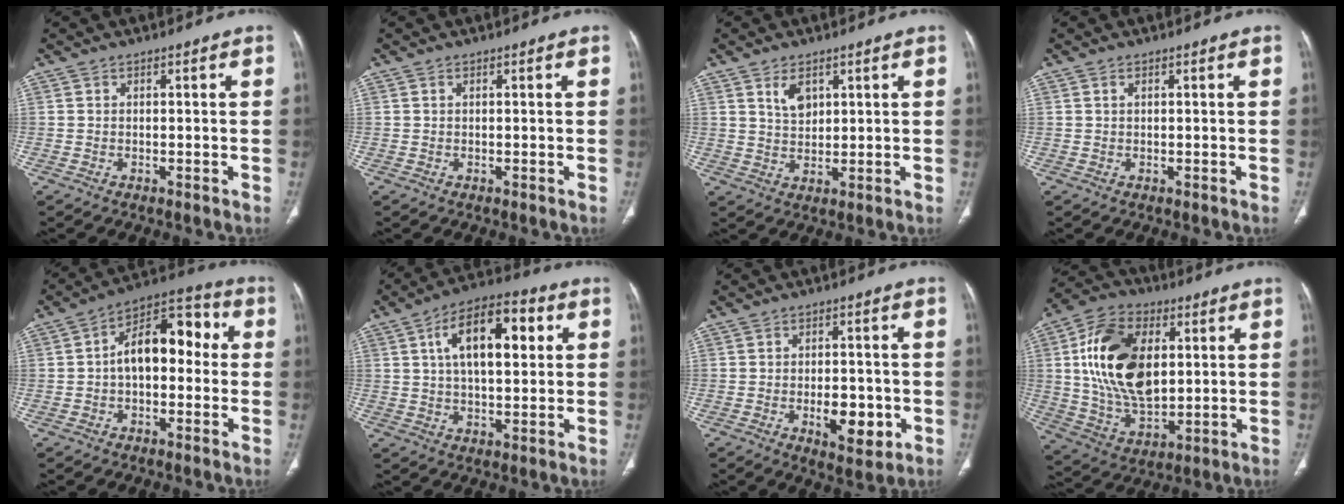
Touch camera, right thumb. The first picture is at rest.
{"total": 0.0}
{"total": 4.3, "force": [2.3, 2.5, 2.6], "torque": [-0.038, -0.015, 0.049]}
{"total": 0.5, "force": [0.3, 0.3, 0.3], "torque": [-0.009, 0.002, 0.007]}
{"total": 13.5, "force": [0.7, 8.0, 10.8], "torque": [-0.136, 0.045, -0.002]}
{"total": 15.0, "force": [4.2, 7.2, 12.4], "torque": [-0.182, 0.012, 0.063]}
{"total": 7.9, "force": [-2.1, 4.1, 6.5], "torque": [-0.075, 0.001, -0.021]}
{"total": 20.2, "force": [3.9, 12.3, 15.6], "torque": [-0.262, -0.006, 0.074]}